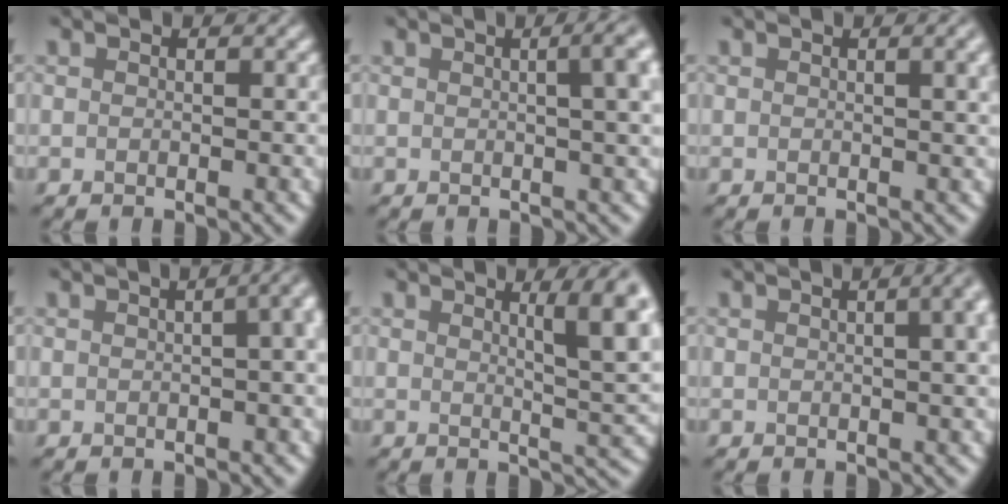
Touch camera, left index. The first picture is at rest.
{"total": 7.5, "force": [1.6, 3.3, 6.5], "torque": [-0.021, 0.045, -0.006]}
{"total": 3.3, "force": [1.1, 1.2, 2.8], "torque": [-0.021, 0.007, 0.012]}
{"total": 13.7, "force": [3.2, 7.8, 10.8], "torque": [-0.018, 0.069, -0.010]}
{"total": 6.3, "force": [2.3, 1.3, 5.7], "torque": [-0.062, 0.002, 0.036]}
{"total": 7.8, "force": [2.1, 4.1, 6.3], "torque": [-0.007, 0.051, -0.013]}